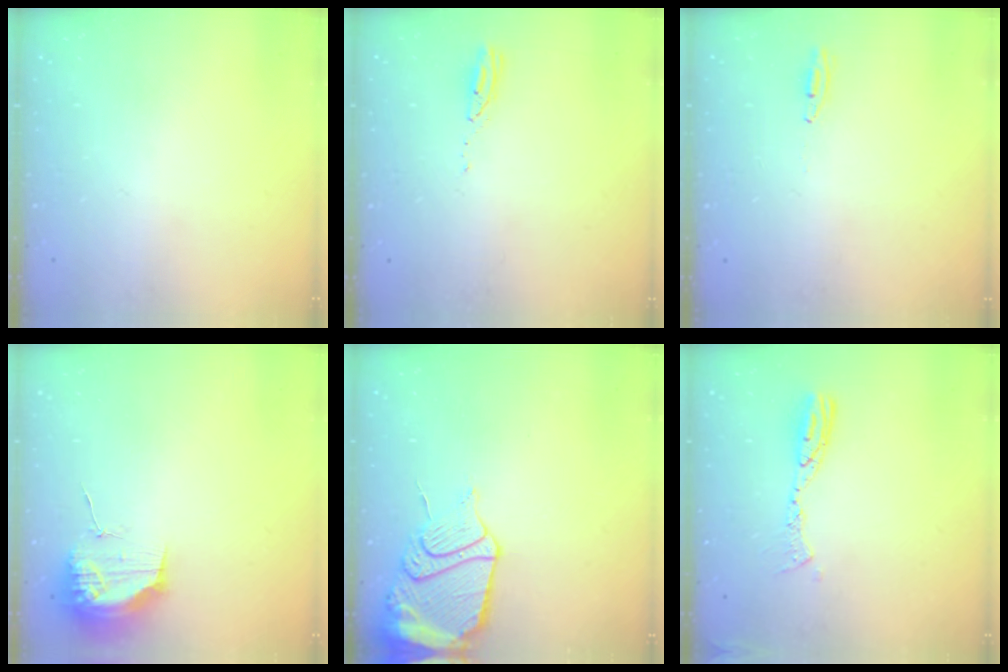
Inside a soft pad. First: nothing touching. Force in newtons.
{"total": 3.1, "press": 3.1, "slide": 0.2}
{"total": 2.9, "press": 2.7, "slide": 1.1}
{"total": 12.4, "press": 12.4, "slide": 0.1}
{"total": 15.3, "press": 15.2, "slide": 1.7}
{"total": 9.2, "press": 9.1, "slide": 0.7}